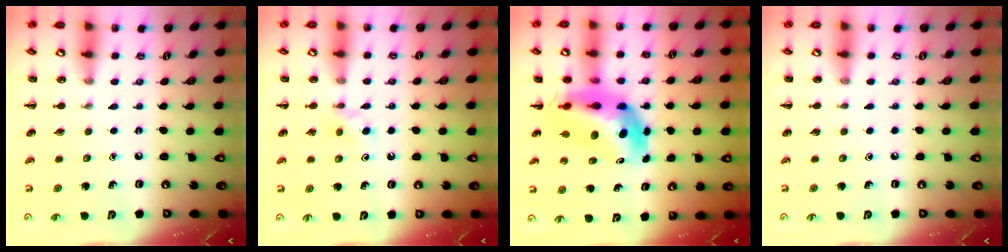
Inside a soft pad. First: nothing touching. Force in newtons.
{"total": 3.1, "press": 2.8, "slide": 1.2}
{"total": 10.1, "press": 9.6, "slide": 3.3}
{"total": 0.0}